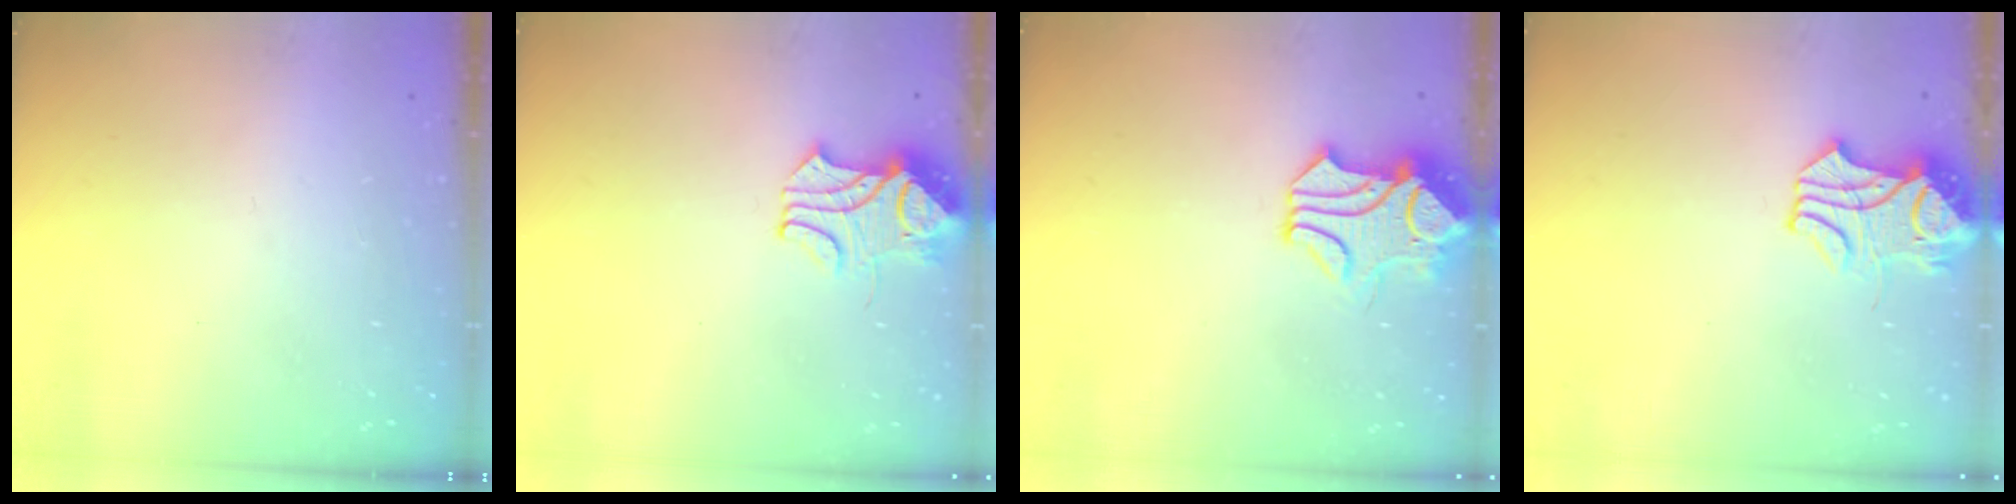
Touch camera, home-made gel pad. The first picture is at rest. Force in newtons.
{"total": 2.6, "press": 2.4, "slide": 1.0}
{"total": 1.3, "press": 0.7, "slide": 1.1}
{"total": 4.2, "press": 4.1, "slide": 0.8}